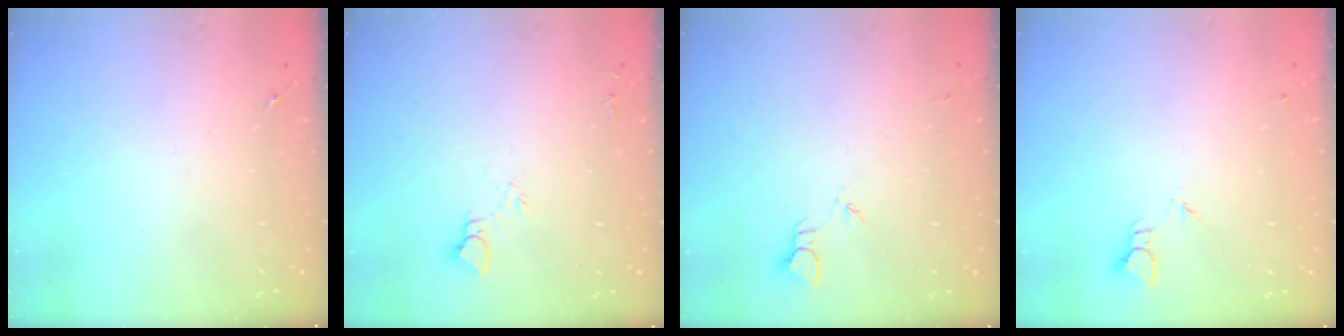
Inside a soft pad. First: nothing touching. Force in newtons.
{"total": 6.0, "press": 6.0, "slide": 0.4}
{"total": 2.4, "press": 2.4, "slide": 0.2}
{"total": 1.9, "press": 1.9, "slide": 0.1}